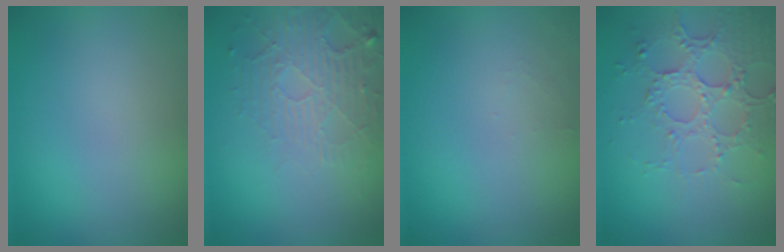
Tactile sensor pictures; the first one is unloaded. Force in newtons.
{"total": 5.3, "press": 3.3, "slide": 4.1}
{"total": 0.7, "press": 0.7, "slide": 0.1}
{"total": 4.2, "press": 3.9, "slide": 1.6}